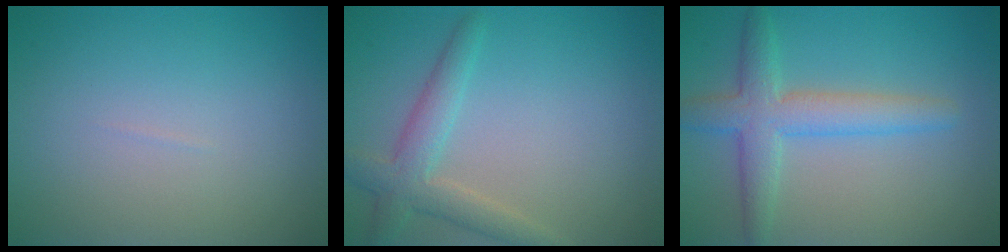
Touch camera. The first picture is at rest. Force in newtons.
{"total": 3.4, "press": 3.4, "slide": 0.3}
{"total": 4.4, "press": 4.3, "slide": 0.2}